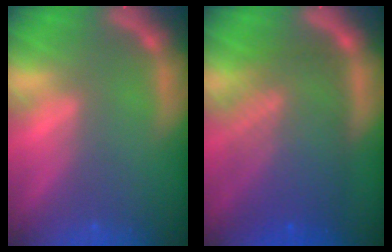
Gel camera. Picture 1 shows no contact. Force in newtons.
{"total": 10.1}